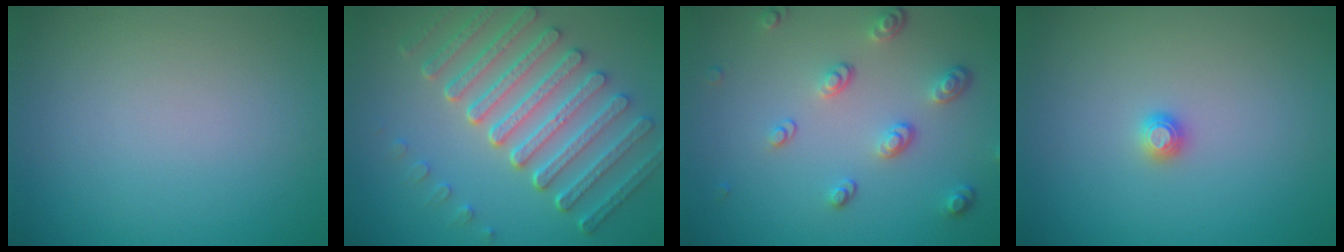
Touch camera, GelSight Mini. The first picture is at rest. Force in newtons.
{"total": 7.6, "press": 5.7, "slide": 5.0}
{"total": 3.4, "press": 2.5, "slide": 2.3}
{"total": 1.0, "press": 1.0, "slide": 0.1}